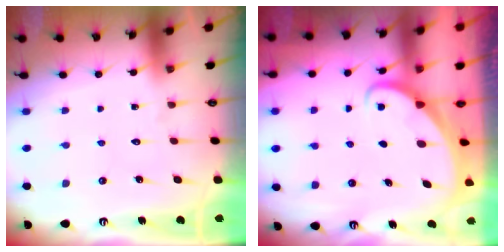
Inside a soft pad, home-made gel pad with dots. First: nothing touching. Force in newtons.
{"total": 1.6, "press": 1.6, "slide": 0.0}